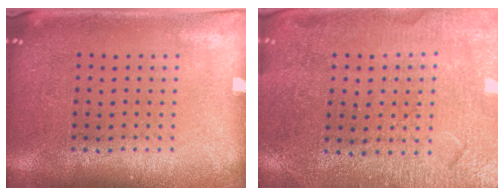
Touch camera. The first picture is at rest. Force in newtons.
{"total": 1.3, "press": 1.3, "slide": 0.1}